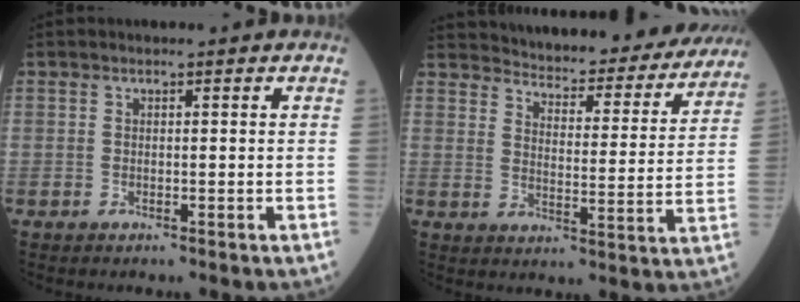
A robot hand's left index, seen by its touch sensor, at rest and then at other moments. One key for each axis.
{"total": 25.3, "fx": 23.7, "fy": 5.3, "fz": 6.8, "tx": -0.090, "ty": -0.056, "tz": 0.284}